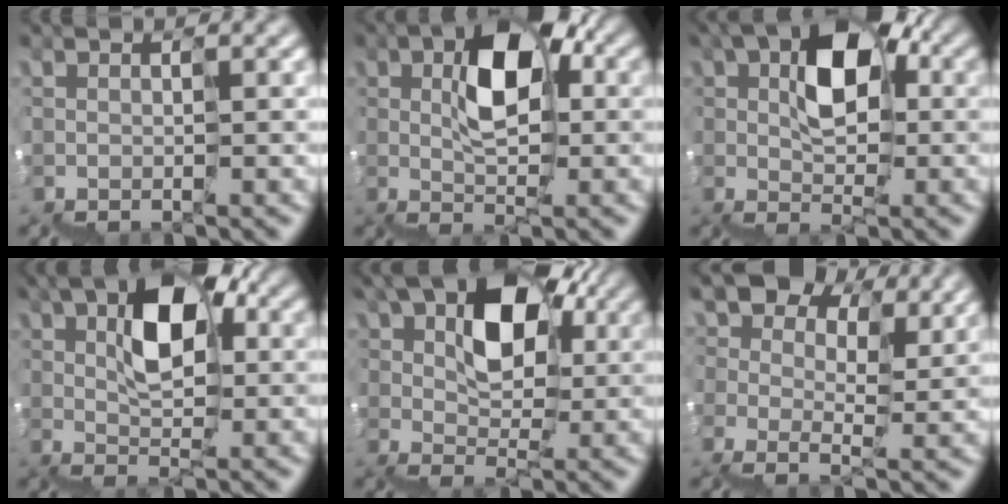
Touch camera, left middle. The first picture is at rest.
{"total": 5.7, "force": [1.9, 2.7, 4.6], "torque": [-0.083, 0.027, 0.028]}
{"total": 7.1, "force": [2.2, 3.9, 5.5], "torque": [-0.082, 0.032, 0.028]}
{"total": 6.4, "force": [2.4, 3.1, 5.0], "torque": [-0.082, 0.034, 0.034]}
{"total": 7.3, "force": [3.2, 4.5, 4.7], "torque": [-0.062, 0.033, 0.039]}
{"total": 8.2, "force": [5.3, 4.8, 4.1], "torque": [-0.064, 0.031, 0.070]}